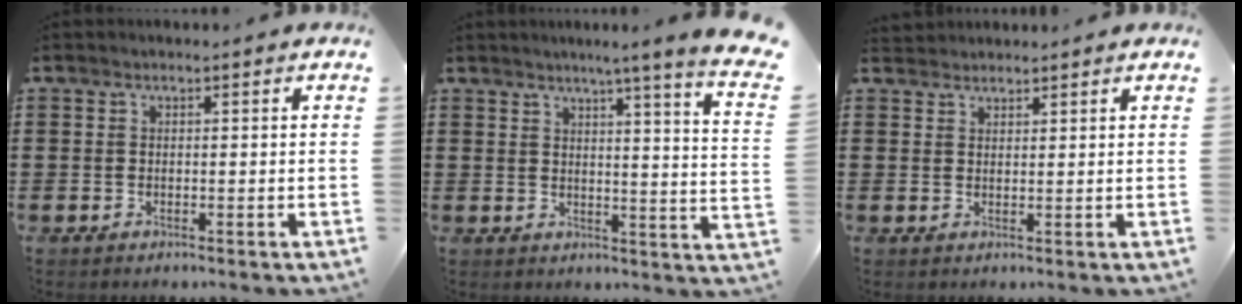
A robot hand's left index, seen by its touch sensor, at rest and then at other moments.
{"total": 4.9, "force": [3.5, -1.5, 3.0], "torque": [-0.066, -0.032, 0.050]}
{"total": 1.8, "force": [1.6, 0.7, -0.1], "torque": [-0.003, 0.004, 0.033]}